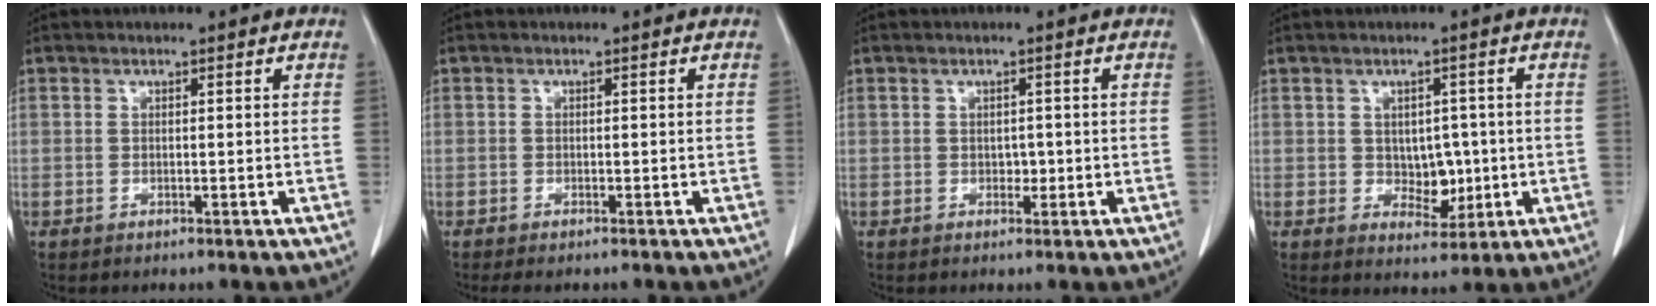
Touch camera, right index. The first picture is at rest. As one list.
[{"total": 2.2, "force": [-1.9, 0.5, 1.0], "torque": [-0.014, -0.006, -0.025]}, {"total": 1.2, "force": [-0.2, 0.9, 0.8], "torque": [-0.012, 0.001, -0.002]}, {"total": 4.6, "force": [-0.3, 3.3, 3.2], "torque": [-0.037, 0.005, 0.006]}]